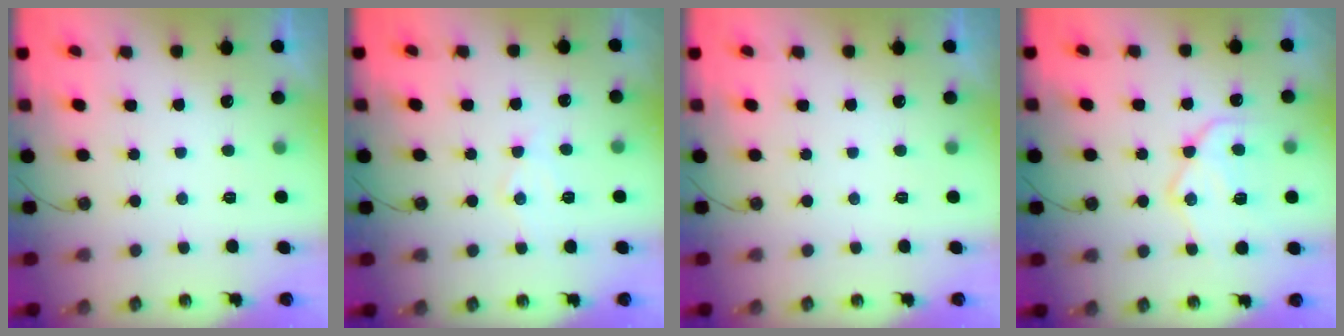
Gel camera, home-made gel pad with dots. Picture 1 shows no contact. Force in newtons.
{"total": 7.3, "press": 7.3, "slide": 0.6}
{"total": 0.0}
{"total": 15.8, "press": 15.7, "slide": 1.7}